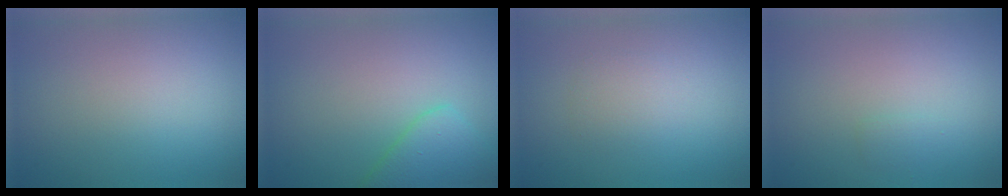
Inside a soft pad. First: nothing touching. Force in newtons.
{"total": 3.4, "press": 3.4, "slide": 0.2}
{"total": 1.5, "press": 1.5, "slide": 0.1}
{"total": 0.6, "press": 0.6, "slide": 0.0}